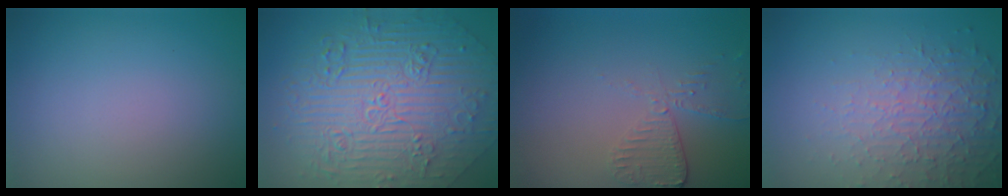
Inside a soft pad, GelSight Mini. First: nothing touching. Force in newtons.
{"total": 11.1, "press": 7.5, "slide": 8.2}
{"total": 2.7, "press": 2.4, "slide": 1.2}
{"total": 5.3, "press": 3.4, "slide": 4.0}